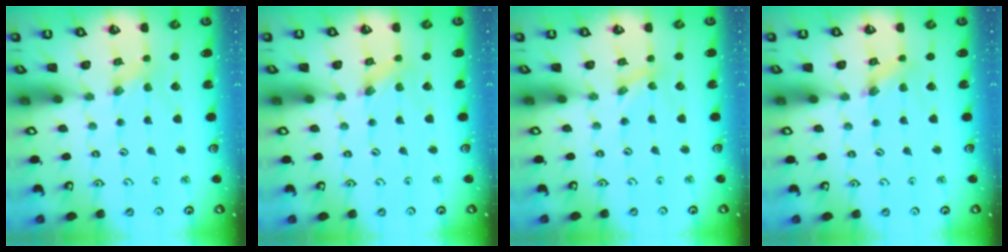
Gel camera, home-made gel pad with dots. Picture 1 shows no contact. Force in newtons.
{"total": 0.0}
{"total": 0.0}
{"total": 1.0, "press": 1.0, "slide": 0.3}